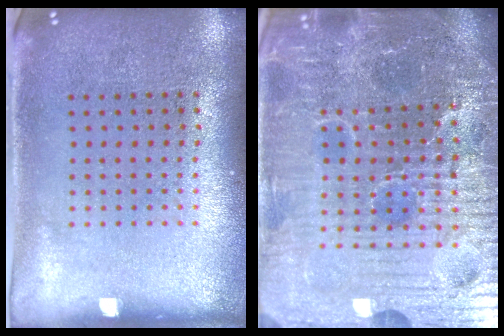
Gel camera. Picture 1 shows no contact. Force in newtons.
{"total": 6.6, "press": 6.1, "slide": 2.5}